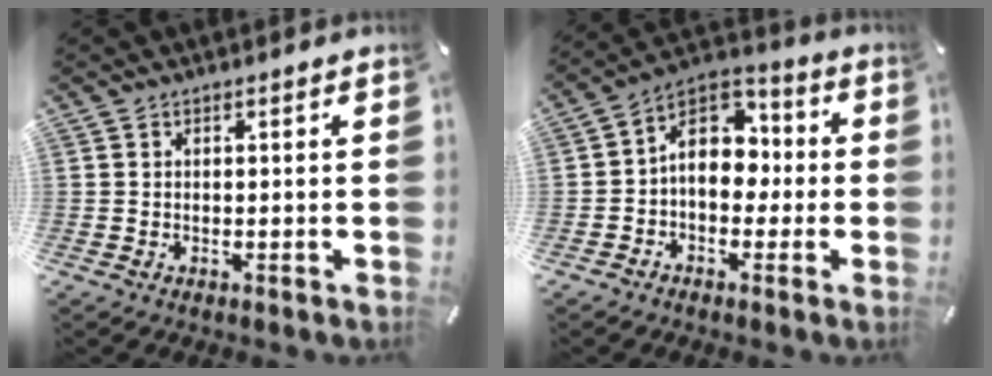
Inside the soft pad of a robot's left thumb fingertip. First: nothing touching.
{"total": 10.7, "force": [0.0, 8.4, 6.7], "torque": [-0.114, 0.004, -0.002]}